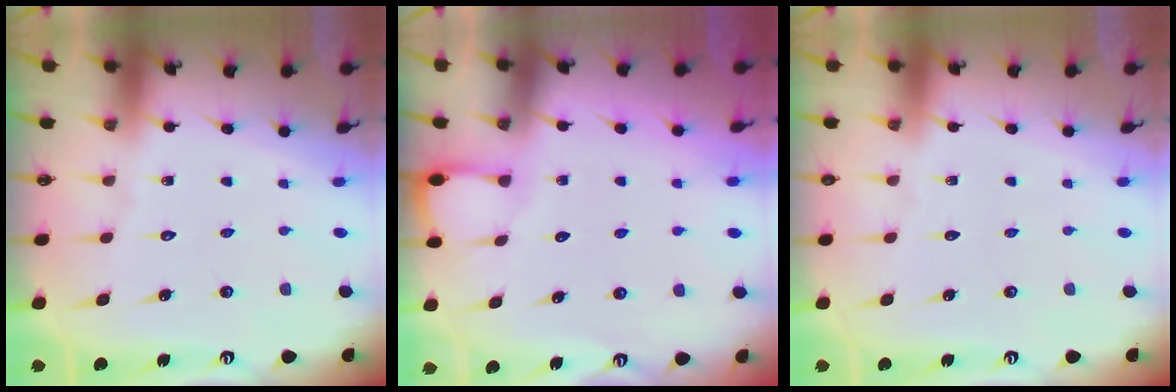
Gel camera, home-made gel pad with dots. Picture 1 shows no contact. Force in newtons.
{"total": 2.5, "press": 2.4, "slide": 0.4}
{"total": 0.0}